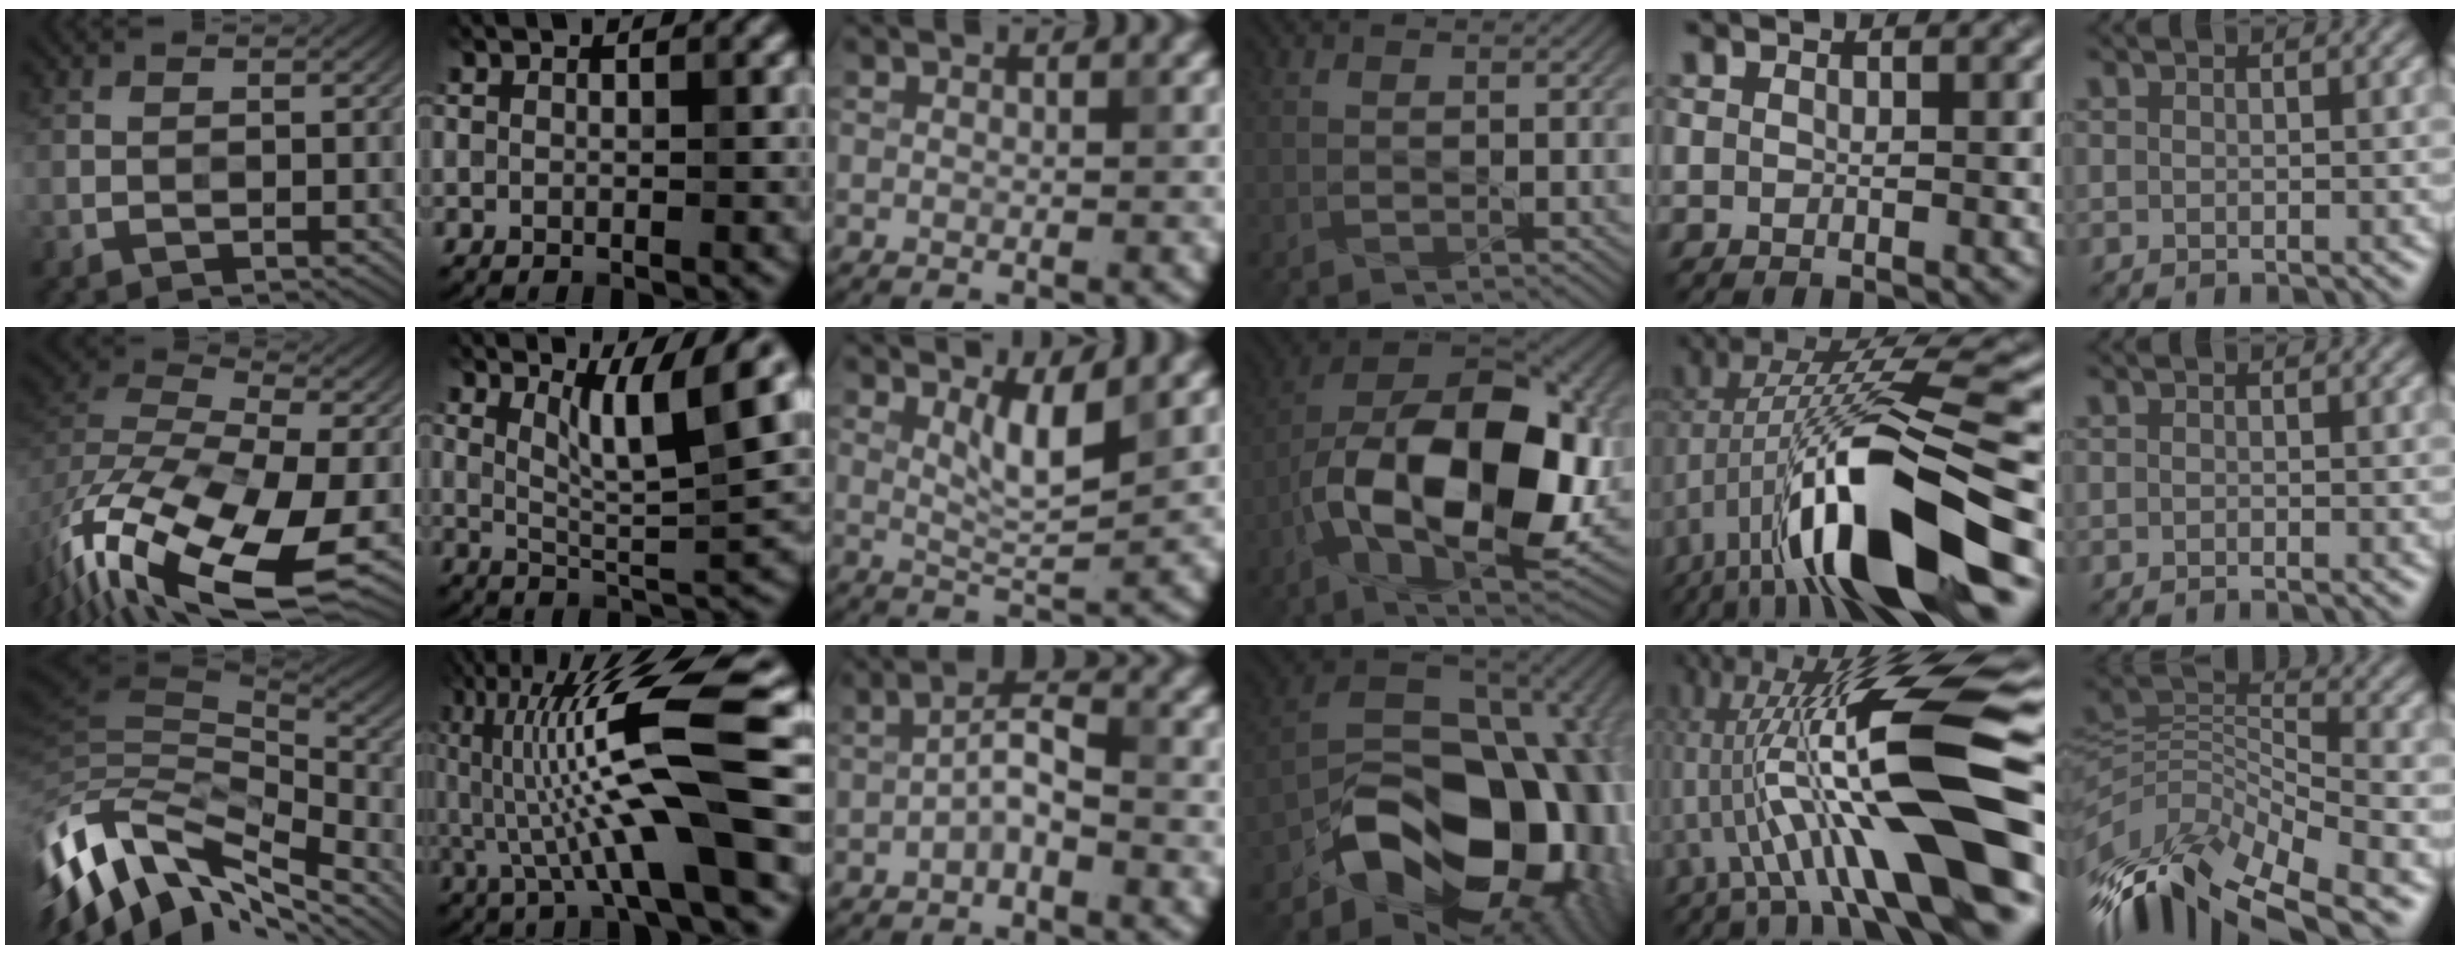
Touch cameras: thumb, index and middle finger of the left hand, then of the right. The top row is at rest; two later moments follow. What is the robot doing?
{"motion": "twist", "object": "bottle cap"}